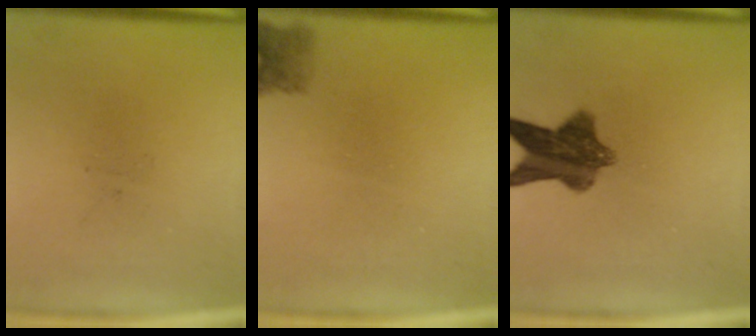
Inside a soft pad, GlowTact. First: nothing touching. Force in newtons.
{"total": 2.3}
{"total": 8.6}